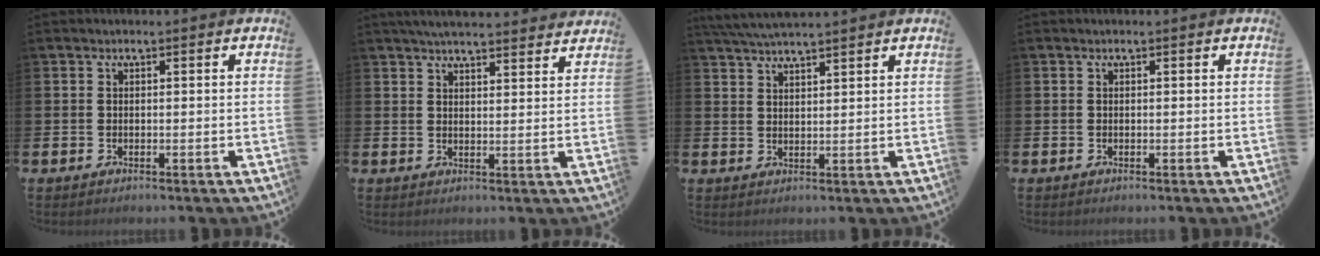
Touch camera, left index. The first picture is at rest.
{"total": 4.5, "force": [4.4, 0.2, 0.9], "torque": [-0.023, -0.019, 0.079]}
{"total": 4.2, "force": [4.1, -0.1, 1.1], "torque": [-0.035, -0.009, 0.076]}
{"total": 0.0}